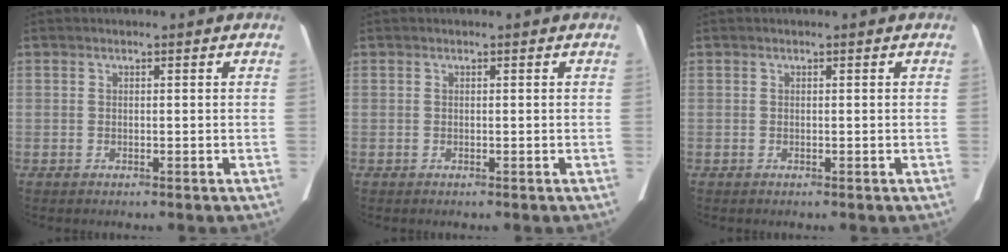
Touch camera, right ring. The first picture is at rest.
{"total": 0.0}
{"total": 0.0}